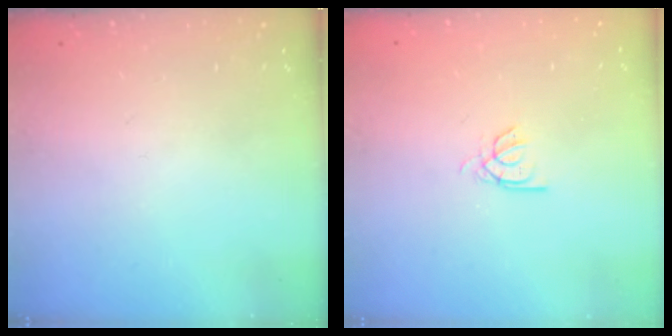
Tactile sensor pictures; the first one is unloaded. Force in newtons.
{"total": 2.2, "press": 2.2, "slide": 0.2}